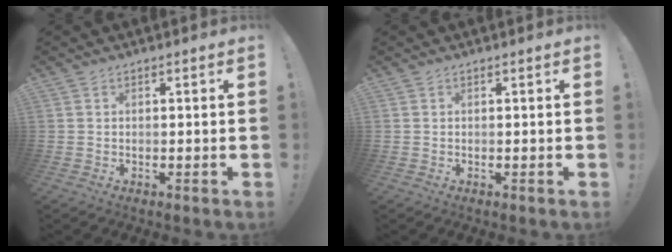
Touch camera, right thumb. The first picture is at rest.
{"total": 0.0}